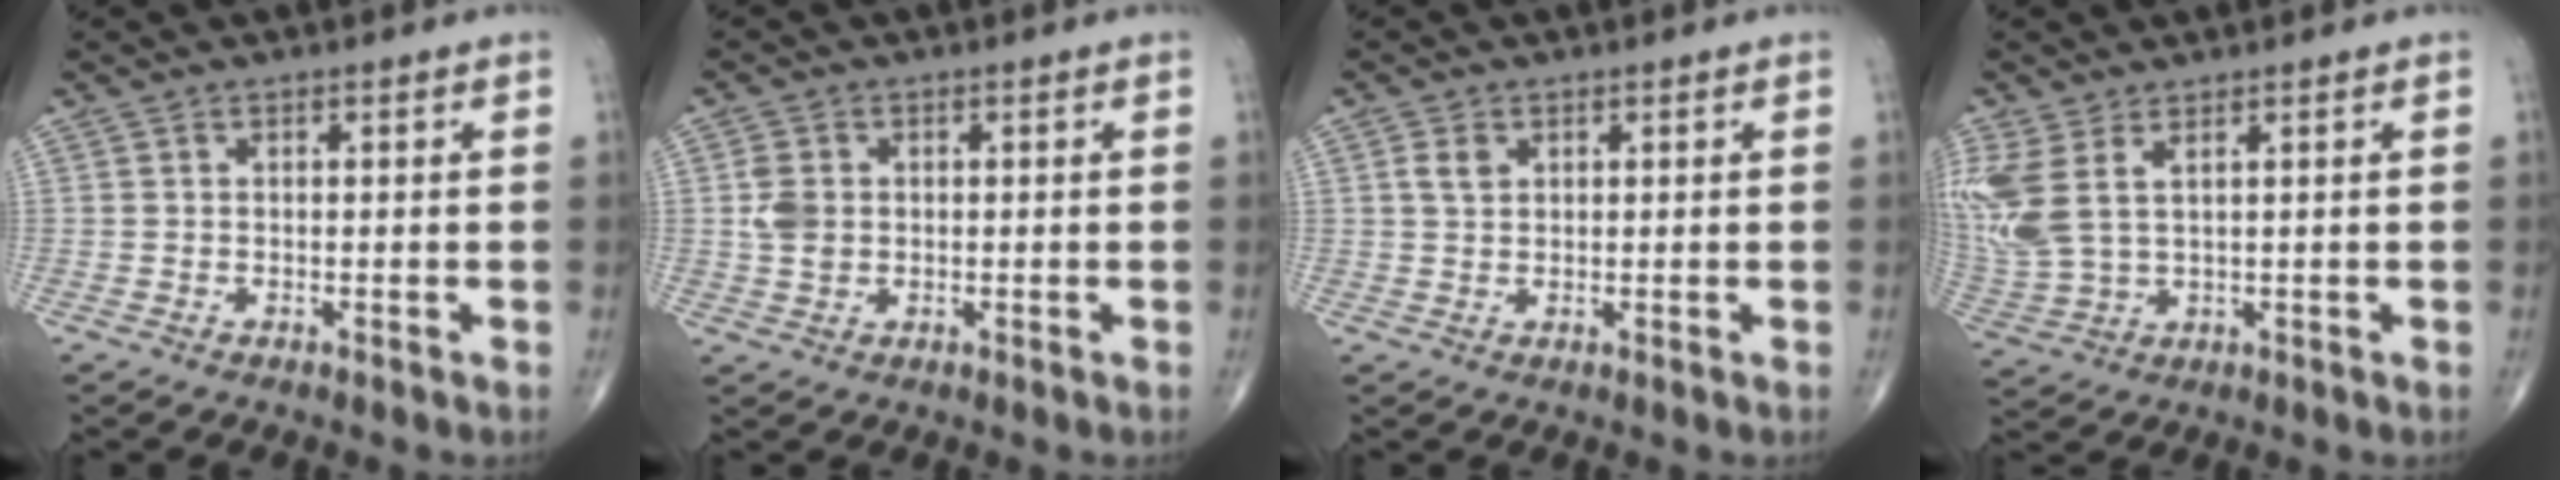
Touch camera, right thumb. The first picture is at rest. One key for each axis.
{"total": 4.0, "fx": 0.3, "fy": 3.2, "fz": 2.5, "tx": -0.044, "ty": 0.002, "tz": 0.009}
{"total": 2.6, "fx": 1.0, "fy": 1.8, "fz": 1.5, "tx": -0.025, "ty": 0.001, "tz": 0.020}
{"total": 10.9, "fx": 3.9, "fy": 5.6, "fz": 8.5, "tx": -0.227, "ty": -0.009, "tz": 0.093}